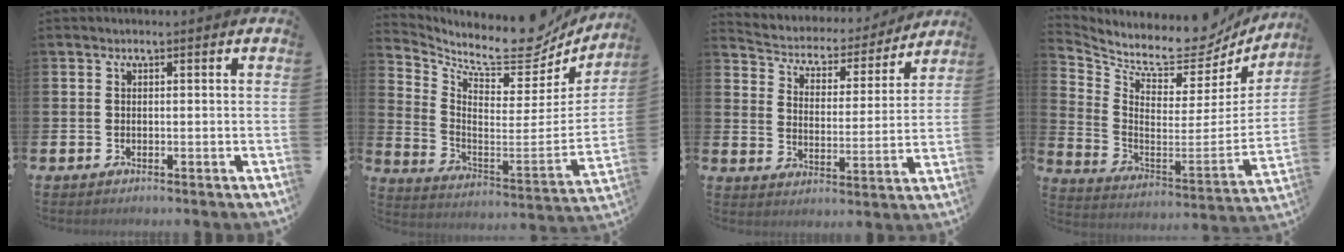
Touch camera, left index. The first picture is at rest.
{"total": 9.5, "force": [8.2, 3.0, 3.6], "torque": [-0.071, -0.082, 0.133]}
{"total": 4.5, "force": [4.1, 1.8, 0.7], "torque": [-0.042, -0.037, 0.062]}
{"total": 8.0, "force": [7.2, 2.8, 2.1], "torque": [-0.060, -0.076, 0.115]}